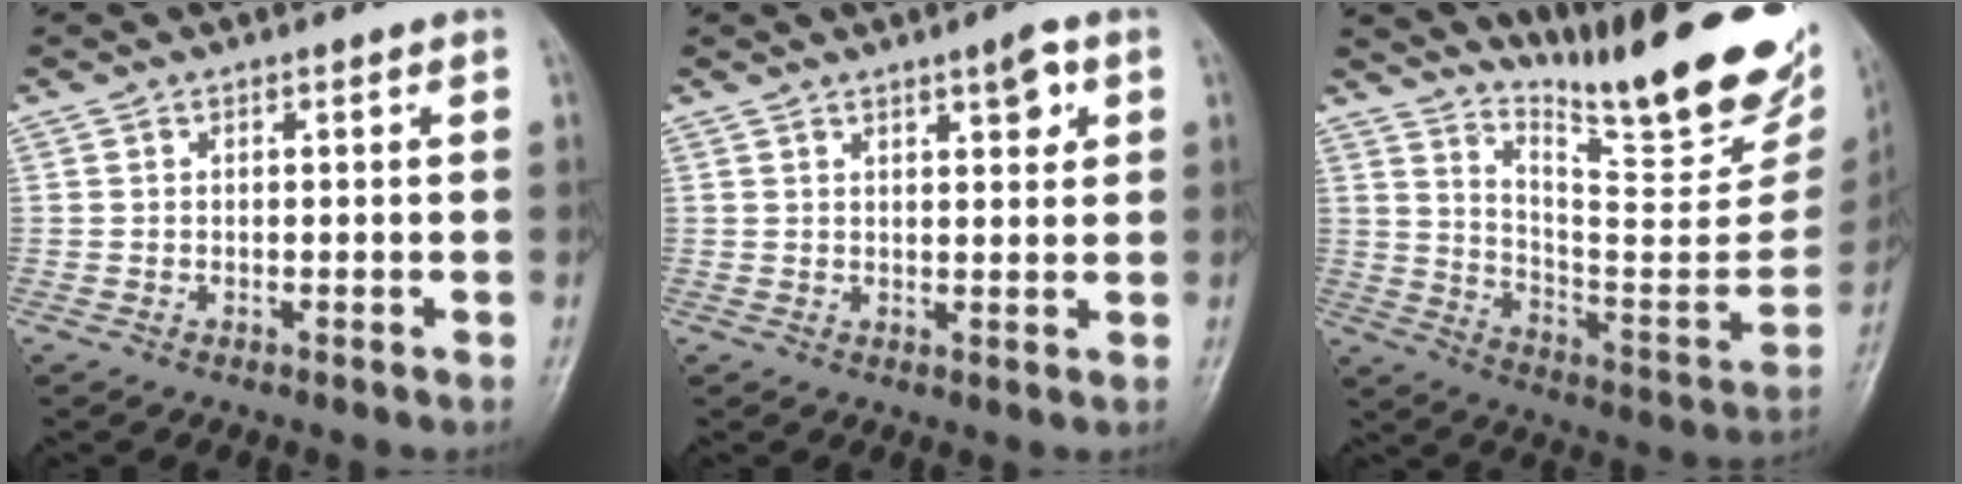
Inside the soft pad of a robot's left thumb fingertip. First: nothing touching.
{"total": 4.1, "force": [2.2, 1.1, 3.2], "torque": [-0.041, -0.012, 0.033]}
{"total": 25.4, "force": [19.7, 4.1, 15.5], "torque": [-0.205, -0.141, 0.299]}